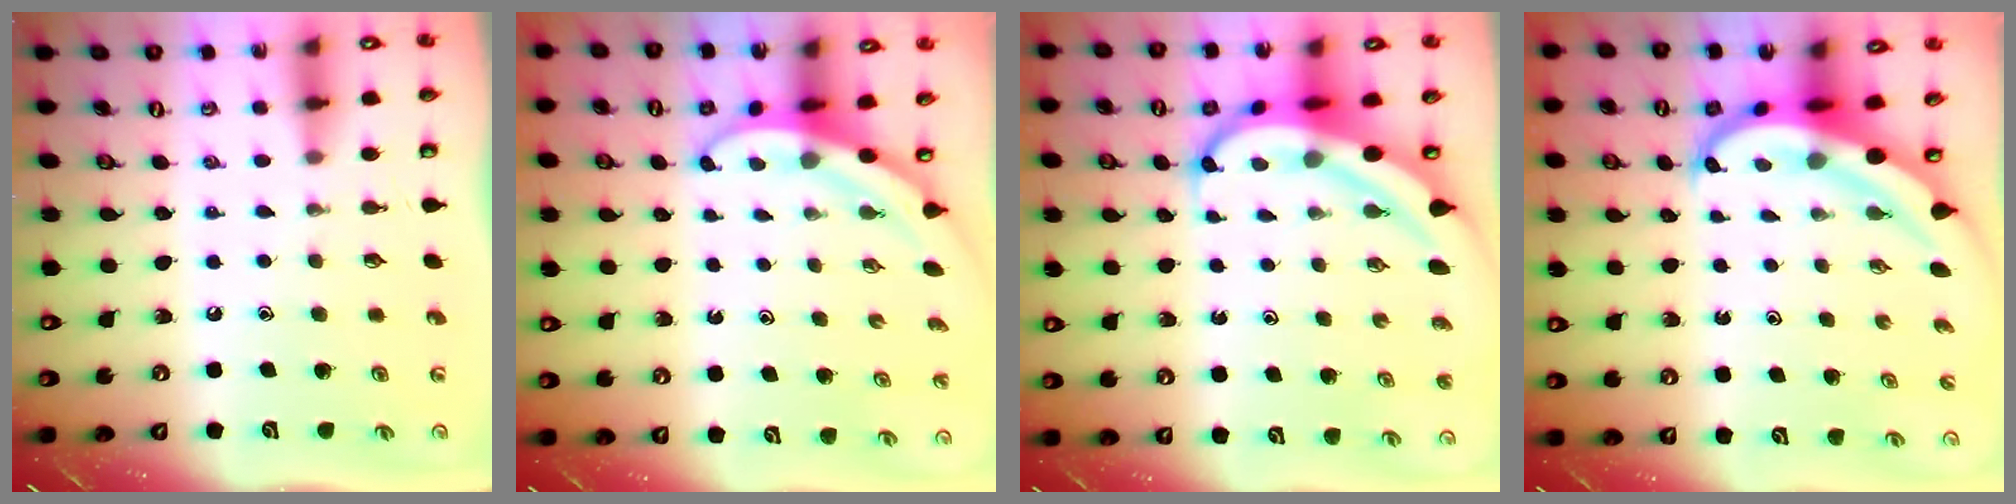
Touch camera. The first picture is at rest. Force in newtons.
{"total": 3.4, "press": 3.4, "slide": 0.2}
{"total": 7.6, "press": 7.5, "slide": 1.5}
{"total": 5.9, "press": 5.8, "slide": 0.6}